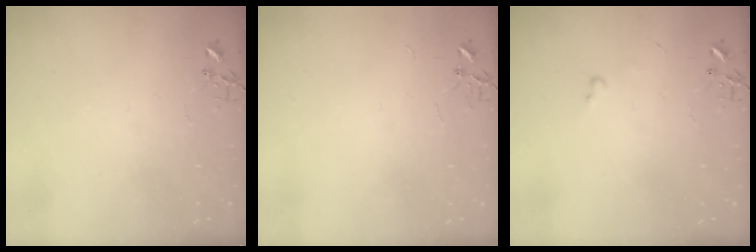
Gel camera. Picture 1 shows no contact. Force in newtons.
{"total": 1.8, "press": 1.8, "slide": 0.2}
{"total": 2.4, "press": 2.3, "slide": 0.4}